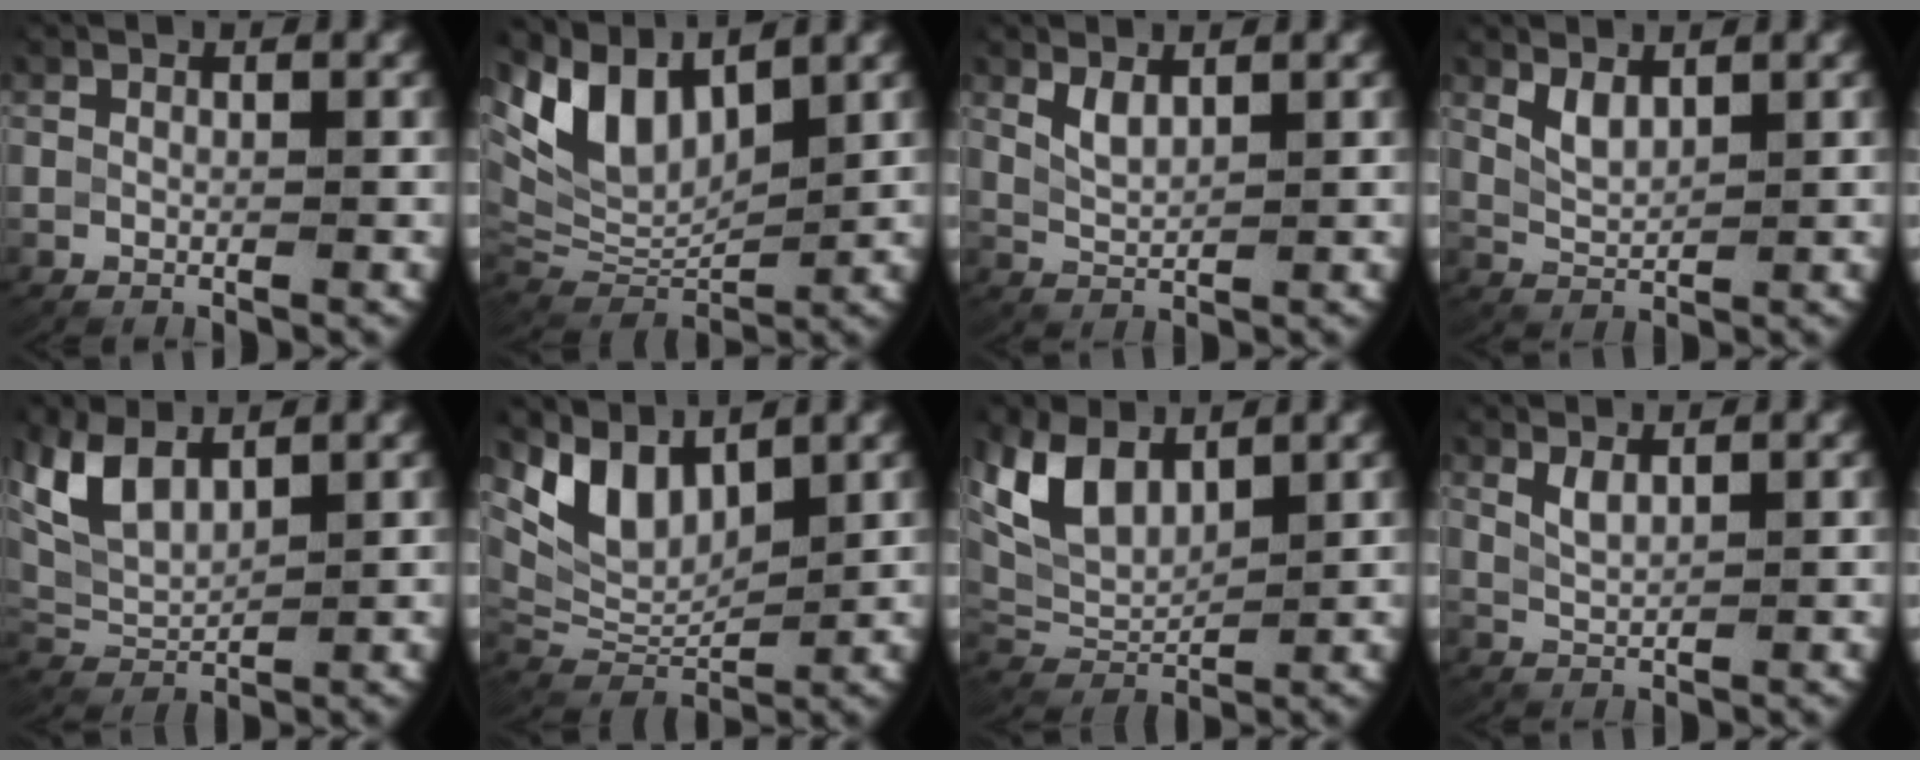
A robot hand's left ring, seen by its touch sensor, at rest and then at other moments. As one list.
[{"total": 10.6, "force": [3.8, 7.3, 6.7], "torque": [-0.156, -0.003, 0.070]}, {"total": 1.7, "force": [1.1, 0.6, 1.2], "torque": [-0.031, -0.007, 0.028]}, {"total": 1.9, "force": [1.2, 0.9, 1.3], "torque": [-0.033, -0.009, 0.029]}, {"total": 6.6, "force": [2.4, 4.7, 4.1], "torque": [-0.123, -0.013, 0.049]}, {"total": 9.3, "force": [3.5, 6.4, 5.8], "torque": [-0.127, -0.002, 0.065]}, {"total": 7.8, "force": [2.7, 5.5, 4.9], "torque": [-0.130, -0.013, 0.057]}, {"total": 1.5, "force": [1.0, 0.3, 1.0], "torque": [-0.028, -0.007, 0.029]}]